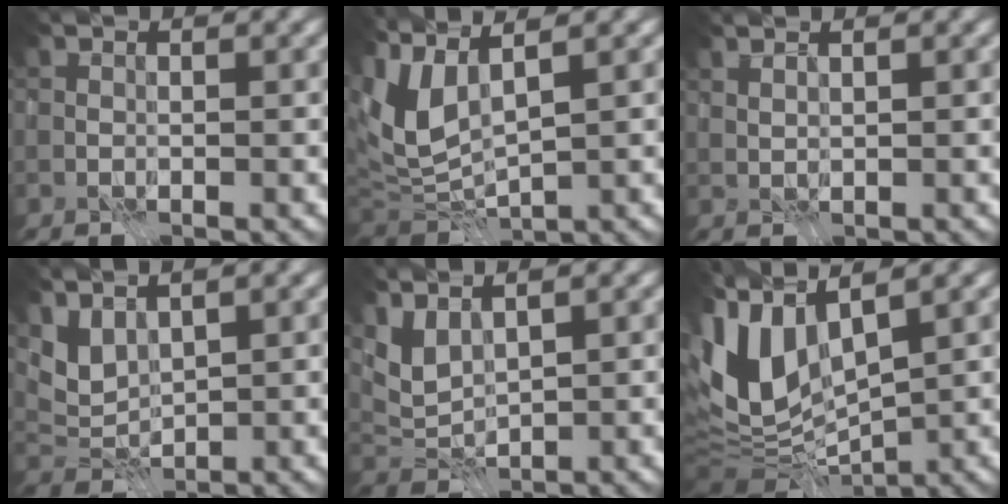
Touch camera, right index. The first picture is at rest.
{"total": 6.5, "force": [2.1, 2.6, 5.6], "torque": [-0.138, 0.008, 0.036]}
{"total": 1.0, "force": [0.8, 0.0, 0.5], "torque": [-0.008, -0.001, 0.020]}
{"total": 2.3, "force": [1.9, 0.7, 1.1], "torque": [-0.033, -0.006, 0.039]}
{"total": 2.5, "force": [1.8, 0.8, 1.6], "torque": [-0.043, -0.004, 0.039]}
{"total": 9.5, "force": [0.8, 5.1, 8.0], "torque": [-0.180, 0.001, 0.007]}